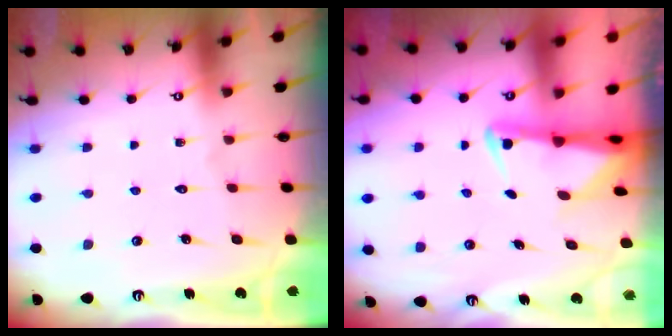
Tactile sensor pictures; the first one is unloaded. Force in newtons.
{"total": 2.5, "press": 2.4, "slide": 0.5}